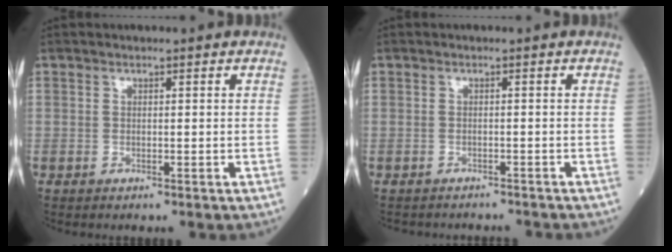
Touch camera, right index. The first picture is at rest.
{"total": 6.0, "force": [-5.6, 1.9, 1.1], "torque": [-0.008, 0.001, -0.070]}